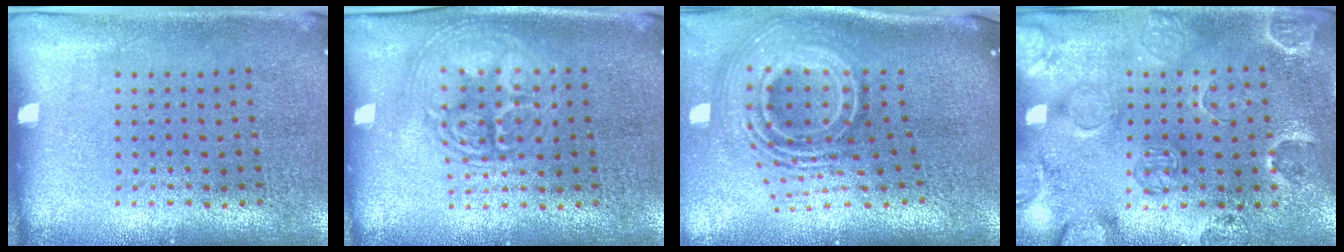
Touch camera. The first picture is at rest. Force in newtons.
{"total": 3.0, "press": 3.0, "slide": 0.4}
{"total": 3.0, "press": 1.9, "slide": 2.3}
{"total": 2.4, "press": 2.1, "slide": 1.3}